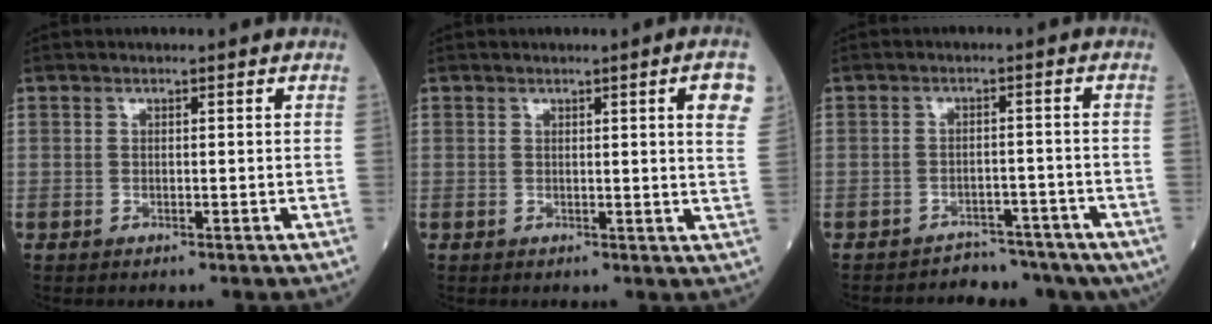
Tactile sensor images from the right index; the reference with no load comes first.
{"total": 5.1, "force": [2.0, -0.3, 4.7], "torque": [-0.052, -0.007, 0.017]}
{"total": 7.7, "force": [-6.5, 3.9, 0.8], "torque": [0.004, 0.025, -0.079]}